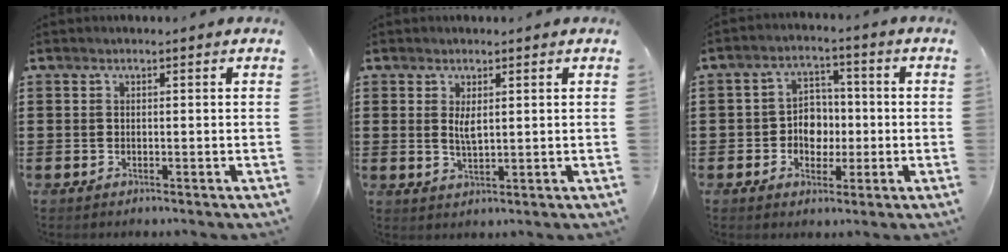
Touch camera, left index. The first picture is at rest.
{"total": 2.5, "force": [0.8, 0.7, 2.3], "torque": [-0.047, 0.001, 0.013]}
{"total": 5.2, "force": [-0.9, 4.4, 2.6], "torque": [-0.053, 0.010, -0.020]}